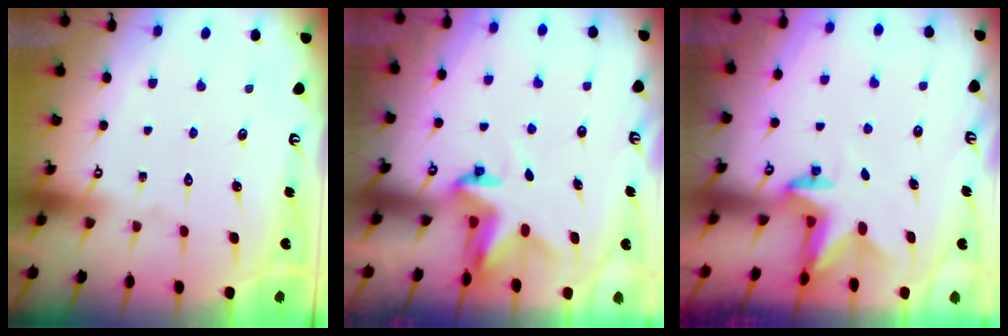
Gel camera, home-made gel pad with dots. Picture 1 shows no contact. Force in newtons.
{"total": 3.4, "press": 3.4, "slide": 0.1}
{"total": 2.4, "press": 2.3, "slide": 0.4}